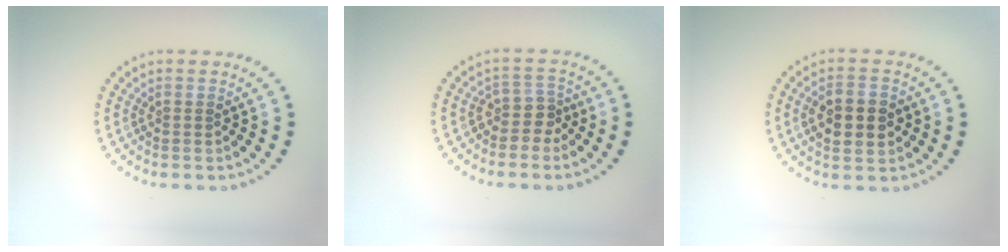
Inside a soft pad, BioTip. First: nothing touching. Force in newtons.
{"total": 2.2, "press": 1.6, "slide": 1.5}
{"total": 4.6, "press": 4.6, "slide": 0.2}